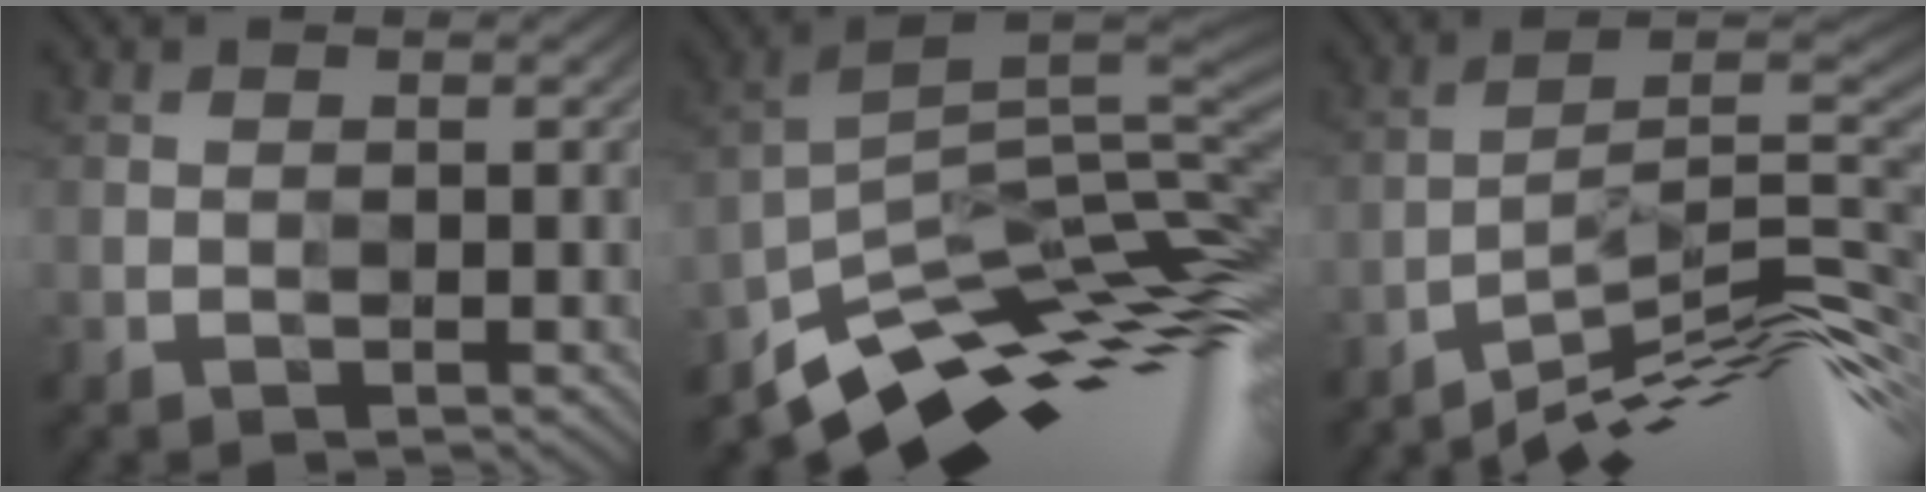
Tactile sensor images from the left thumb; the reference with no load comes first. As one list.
[{"total": 11.9, "force": [-7.2, 4.1, 8.5], "torque": [-0.159, -0.003, -0.125]}, {"total": 11.6, "force": [-8.5, 1.4, 7.8], "torque": [-0.111, 0.013, -0.149]}]